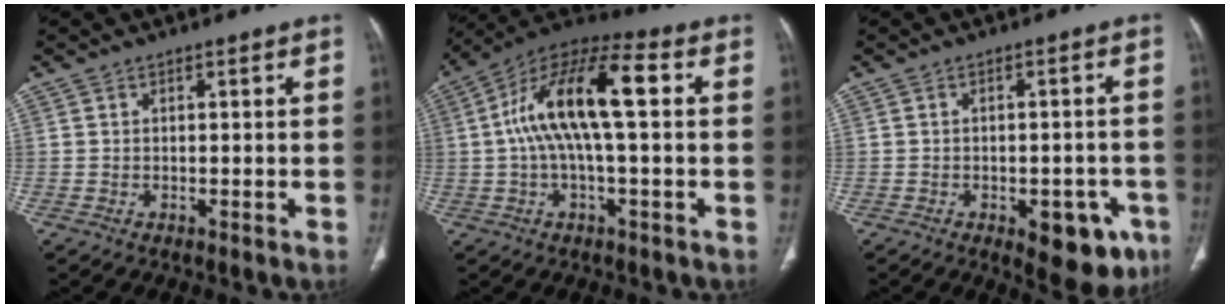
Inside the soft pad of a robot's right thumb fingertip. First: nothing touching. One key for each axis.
{"total": 15.7, "fx": 1.6, "fy": 5.4, "fz": 14.6, "tx": -0.281, "ty": 0.042, "tz": 0.021}
{"total": 10.5, "fx": -4.9, "fy": 5.1, "fz": 7.7, "tx": -0.060, "ty": 0.012, "tz": -0.053}